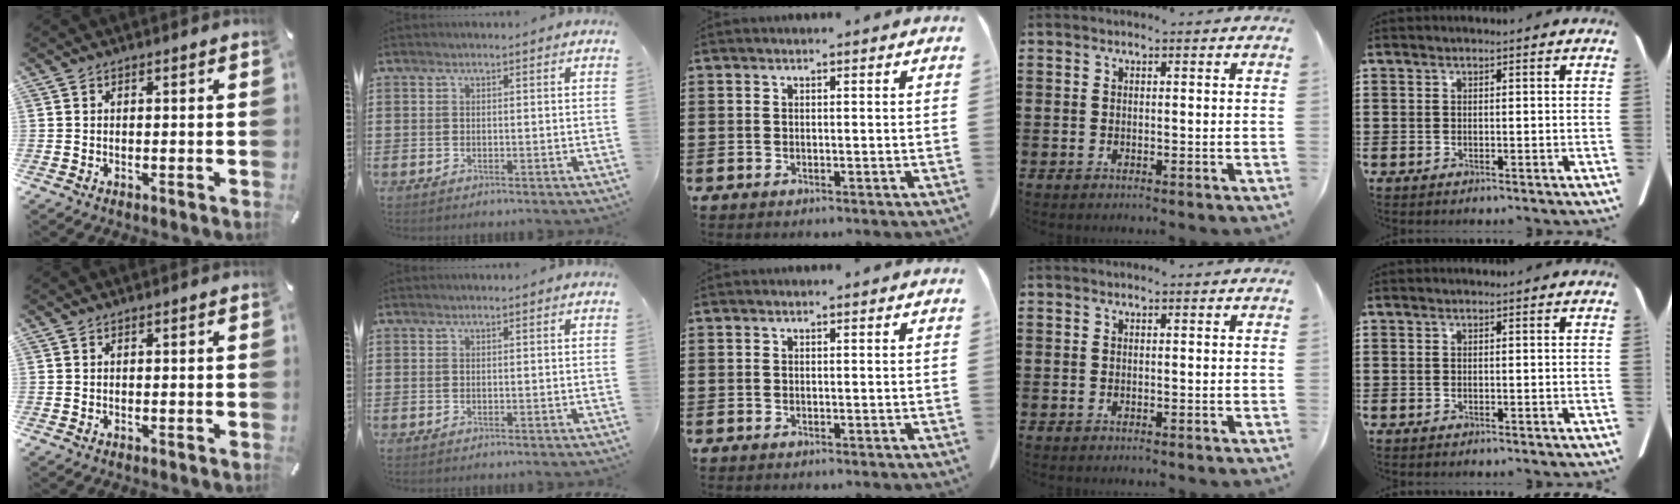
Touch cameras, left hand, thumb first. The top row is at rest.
{}